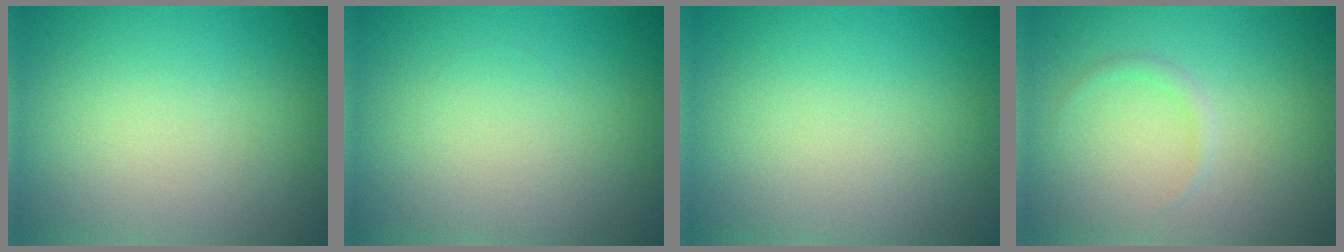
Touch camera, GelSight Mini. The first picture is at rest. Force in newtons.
{"total": 0.0}
{"total": 0.0}
{"total": 0.8, "press": 0.8, "slide": 0.2}